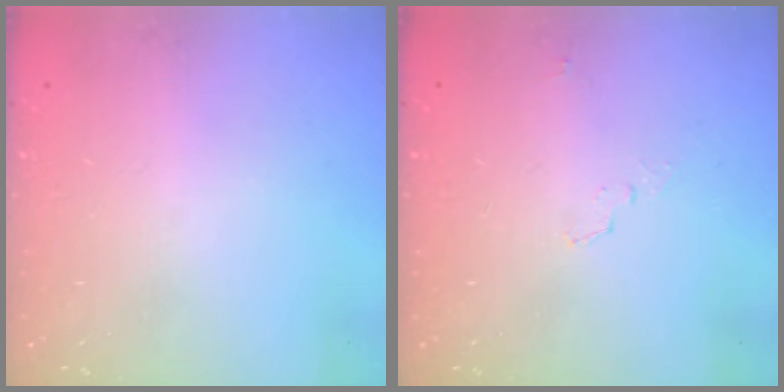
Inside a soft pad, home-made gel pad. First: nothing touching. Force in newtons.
{"total": 3.3, "press": 2.9, "slide": 1.6}